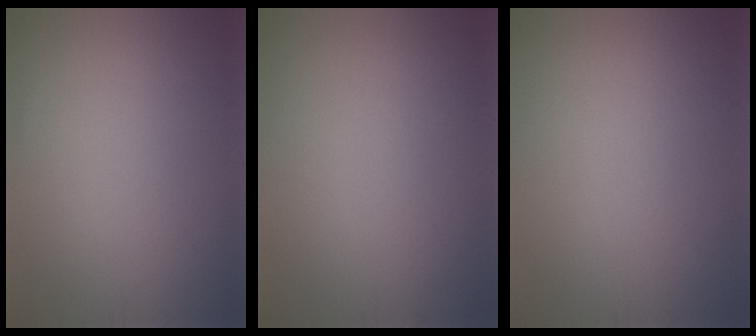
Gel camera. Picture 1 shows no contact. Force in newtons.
{"total": 0.0}
{"total": 0.0}